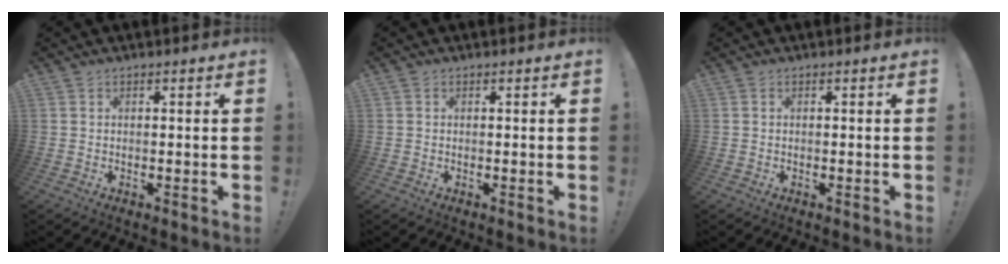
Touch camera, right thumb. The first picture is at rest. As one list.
[{"total": 0.0}, {"total": 0.0}]